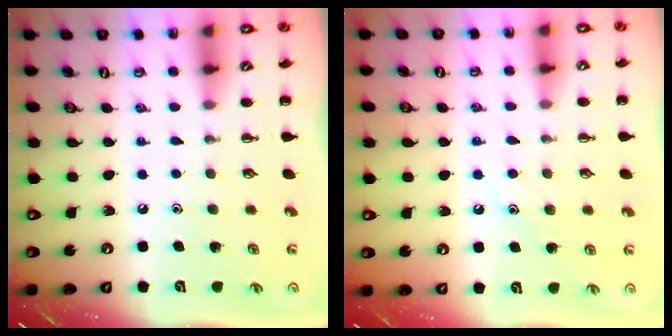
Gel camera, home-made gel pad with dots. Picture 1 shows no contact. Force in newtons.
{"total": 8.0, "press": 7.9, "slide": 1.4}